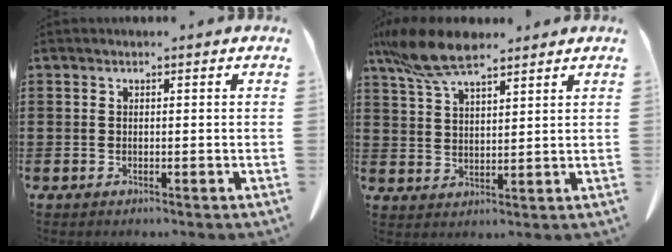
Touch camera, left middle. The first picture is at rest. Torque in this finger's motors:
{"motor_torque": [0.89, 0.30, 0.33, 0.13]}